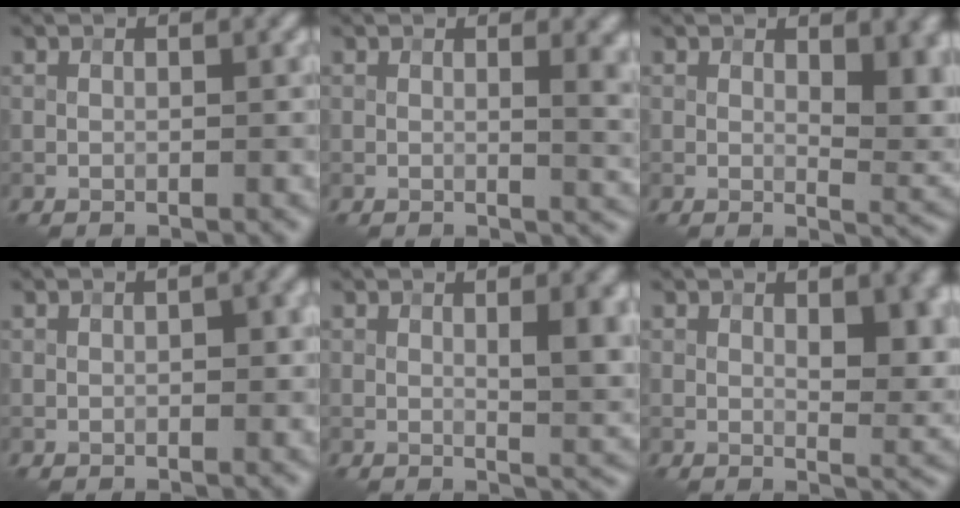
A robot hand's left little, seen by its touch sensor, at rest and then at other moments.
{"total": 4.7, "force": [0.9, 1.8, 4.2], "torque": [-0.030, 0.004, 0.013]}
{"total": 5.8, "force": [1.3, 2.3, 5.2], "torque": [-0.065, -0.003, 0.023]}
{"total": 1.4, "force": [0.0, 0.7, 1.3], "torque": [-0.016, 0.002, -0.001]}
{"total": 4.9, "force": [1.0, 1.1, 4.6], "torque": [-0.062, 0.000, 0.016]}
{"total": 5.9, "force": [1.4, 2.4, 5.2], "torque": [-0.066, -0.003, 0.027]}